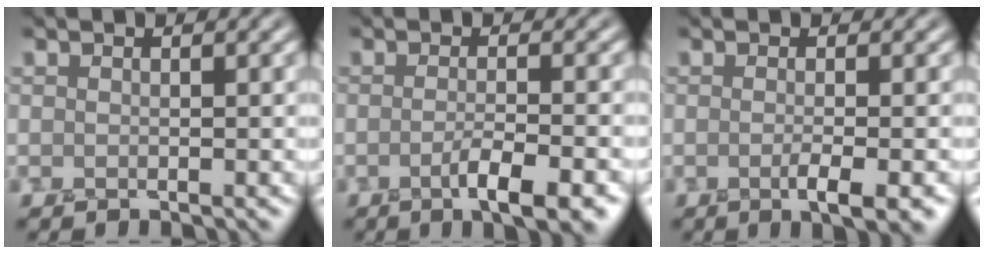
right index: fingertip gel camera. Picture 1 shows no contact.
{"total": 4.7, "force": [-1.9, 1.2, 4.1], "torque": [-0.061, -0.002, -0.031]}
{"total": 3.4, "force": [-1.0, 0.9, 3.2], "torque": [-0.041, -0.003, -0.018]}